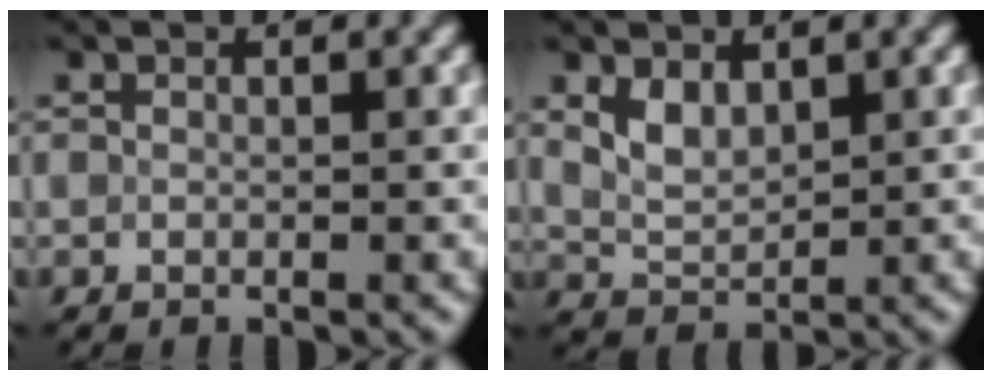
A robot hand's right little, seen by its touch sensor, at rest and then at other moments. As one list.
[{"total": 2.5, "force": [1.3, 1.5, 1.6], "torque": [-0.039, 0.000, 0.031]}]